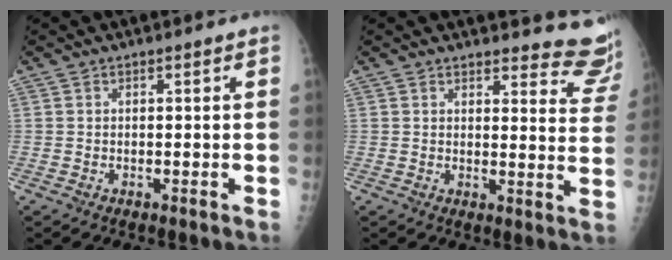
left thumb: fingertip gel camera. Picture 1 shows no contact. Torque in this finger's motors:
{"motor_torque": [-0.23, -0.21, -0.17, -0.28, 0.02]}